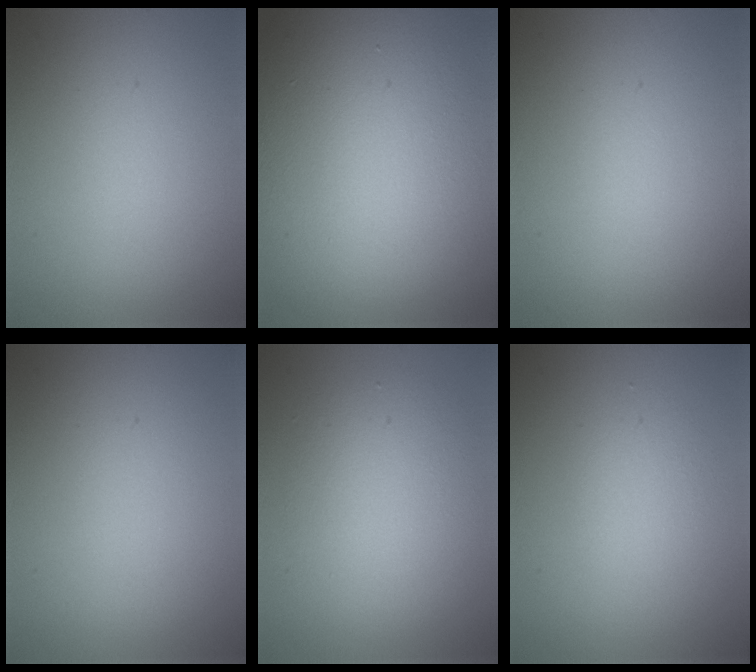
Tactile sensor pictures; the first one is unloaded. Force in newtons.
{"total": 18.5, "press": 18.5, "slide": 0.7}
{"total": 0.0}
{"total": 0.0}
{"total": 4.3, "press": 4.3, "slide": 0.2}
{"total": 1.6, "press": 1.6, "slide": 0.1}